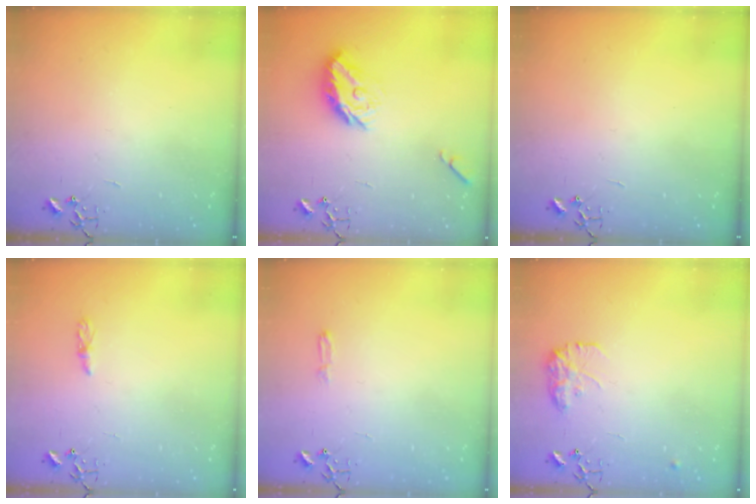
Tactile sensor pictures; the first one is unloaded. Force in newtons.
{"total": 12.2, "press": 12.2, "slide": 0.7}
{"total": 0.0}
{"total": 3.2, "press": 3.2, "slide": 0.4}
{"total": 4.0, "press": 3.9, "slide": 0.5}
{"total": 10.8, "press": 10.8, "slide": 0.6}